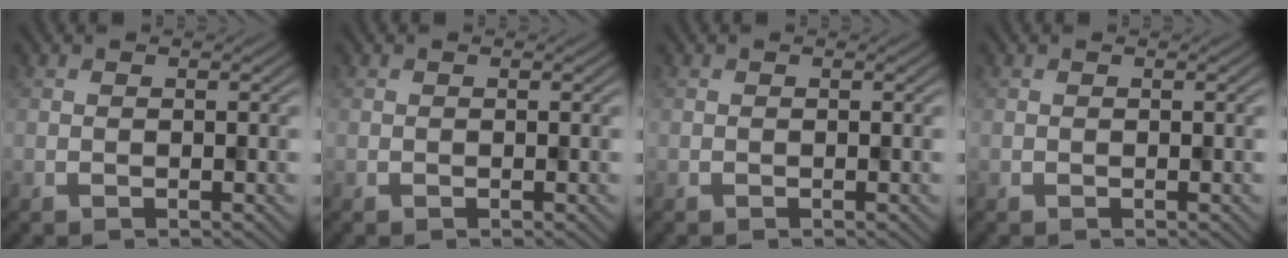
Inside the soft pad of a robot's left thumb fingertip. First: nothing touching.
{"total": 0.0}
{"total": 0.0}
{"total": 0.0}